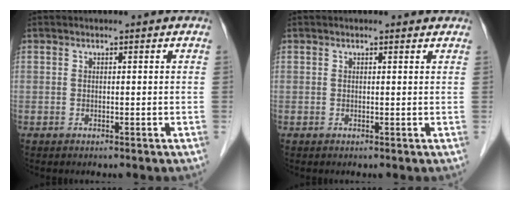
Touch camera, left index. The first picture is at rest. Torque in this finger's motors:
{"motor_torque": [0.54, -0.62, 0.16, 0.01]}